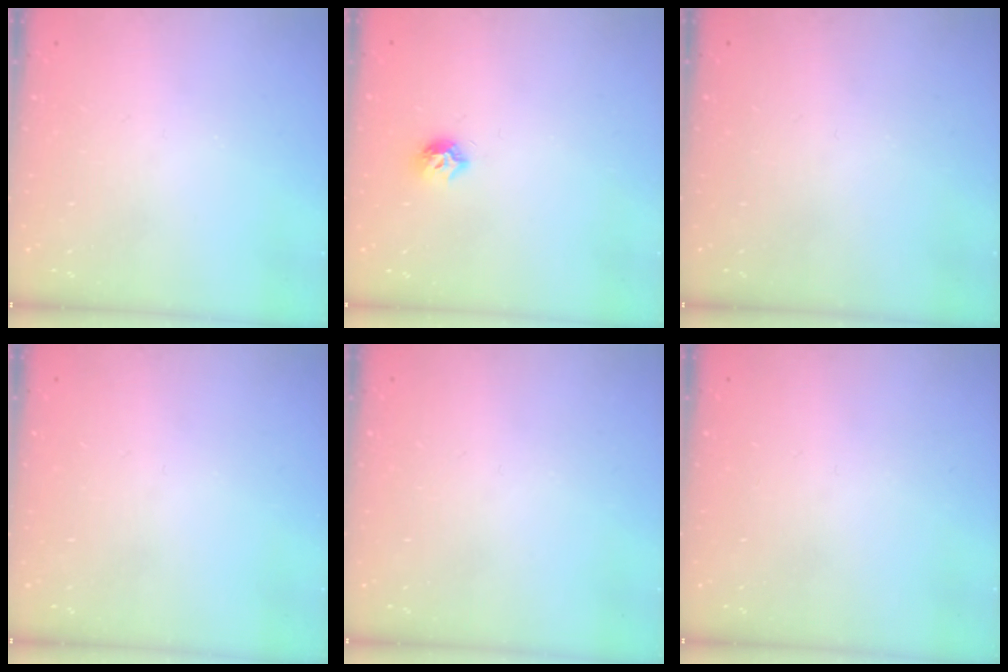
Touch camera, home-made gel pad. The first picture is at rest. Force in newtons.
{"total": 6.3, "press": 6.3, "slide": 0.1}
{"total": 0.0}
{"total": 0.0}
{"total": 0.0}
{"total": 0.0}